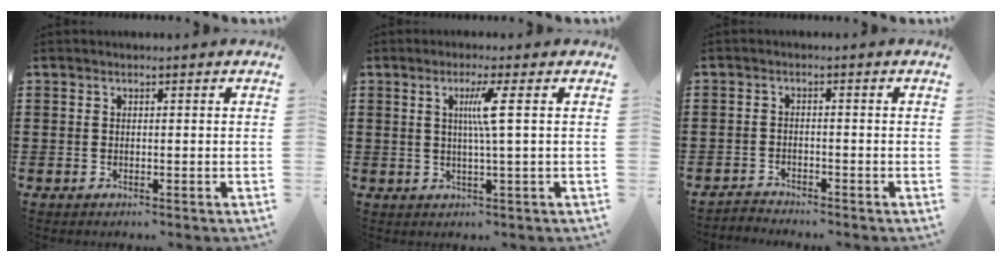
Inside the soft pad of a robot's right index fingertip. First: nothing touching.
{"total": 4.3, "force": [0.8, -0.8, 4.2], "torque": [-0.082, -0.006, 0.007]}
{"total": 1.9, "force": [-1.9, 0.1, -0.2], "torque": [-0.003, 0.002, -0.041]}